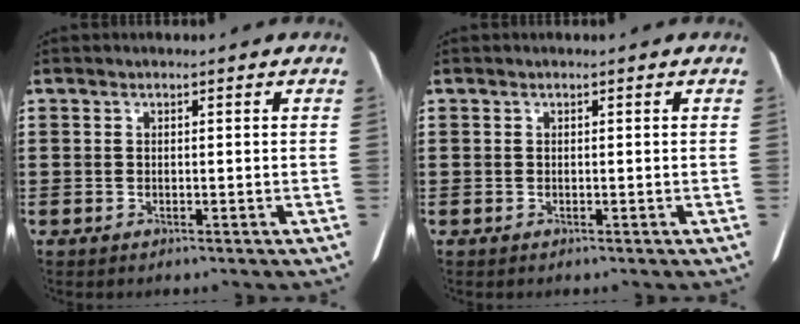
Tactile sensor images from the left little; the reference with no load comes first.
{"total": 0.0}